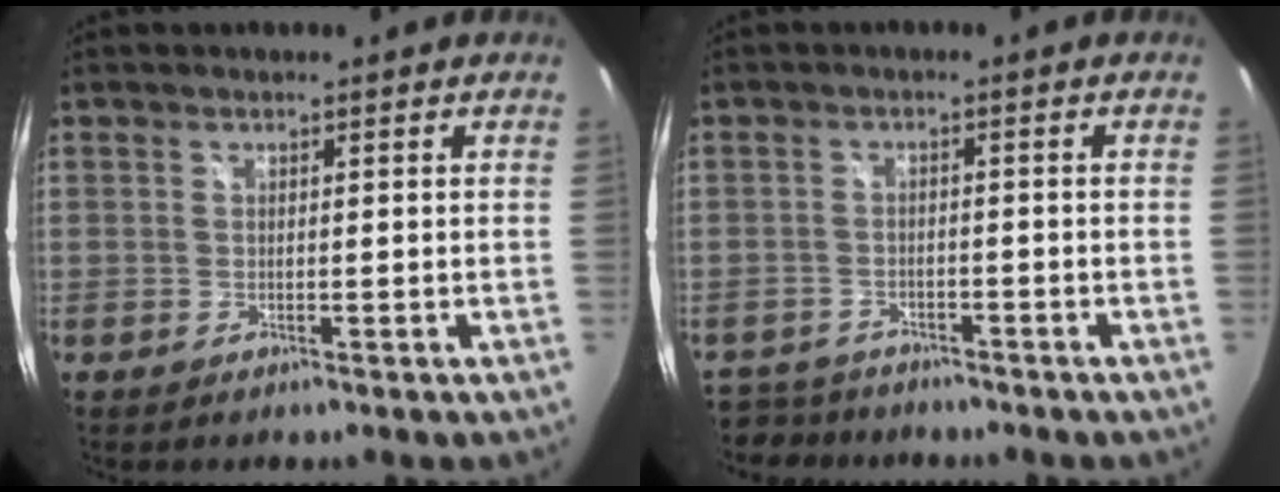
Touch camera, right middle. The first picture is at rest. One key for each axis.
{"total": 8.3, "fx": -7.2, "fy": 3.7, "fz": 1.6, "tx": -0.059, "ty": -0.005, "tz": -0.119}